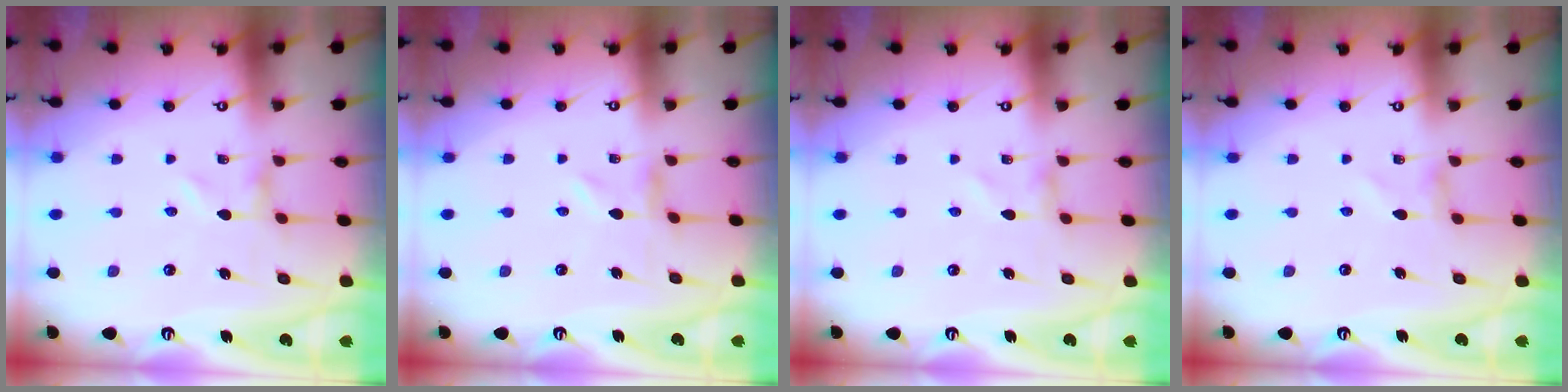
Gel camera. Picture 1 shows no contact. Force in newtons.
{"total": 0.0}
{"total": 0.6, "press": 0.6, "slide": 0.1}
{"total": 0.8, "press": 0.8, "slide": 0.1}